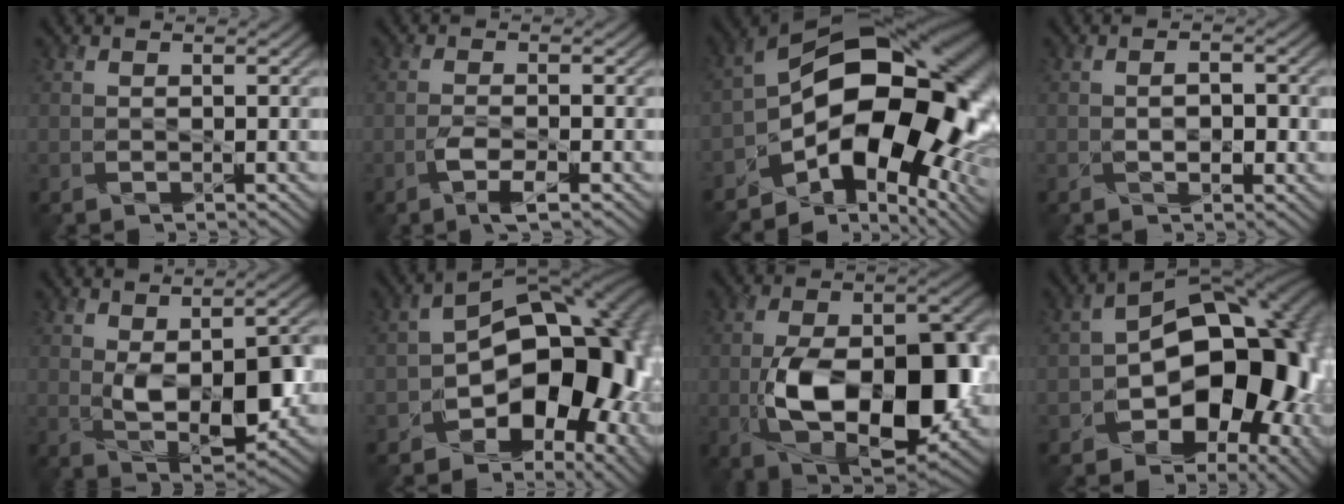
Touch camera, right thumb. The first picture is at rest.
{"total": 2.8, "force": [-1.5, 0.5, 2.3], "torque": [-0.049, 0.006, -0.036]}
{"total": 19.1, "force": [-4.2, 11.6, 14.6], "torque": [-0.208, -0.021, -0.062]}
{"total": 2.6, "force": [-0.4, 1.6, 2.0], "torque": [-0.024, -0.001, -0.009]}
{"total": 9.5, "force": [-0.4, 4.9, 8.1], "torque": [-0.133, -0.008, -0.001]}
{"total": 16.0, "force": [-4.6, 9.9, 11.7], "torque": [-0.136, -0.014, -0.076]}
{"total": 15.9, "force": [-3.3, 8.5, 13.0], "torque": [-0.209, -0.018, -0.061]}
{"total": 17.7, "force": [-4.2, 11.4, 12.9], "torque": [-0.143, -0.021, -0.062]}